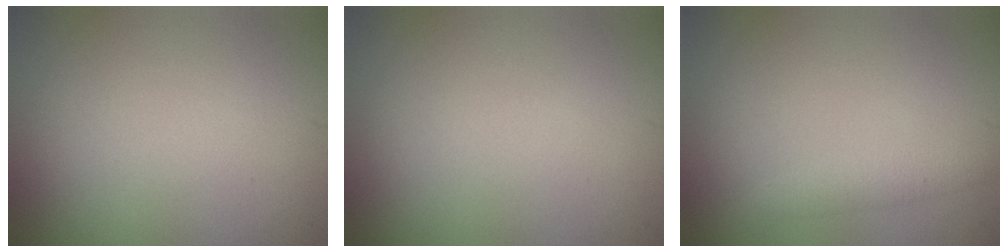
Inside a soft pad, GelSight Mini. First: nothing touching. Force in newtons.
{"total": 0.0}
{"total": 1.4, "press": 1.4, "slide": 0.1}